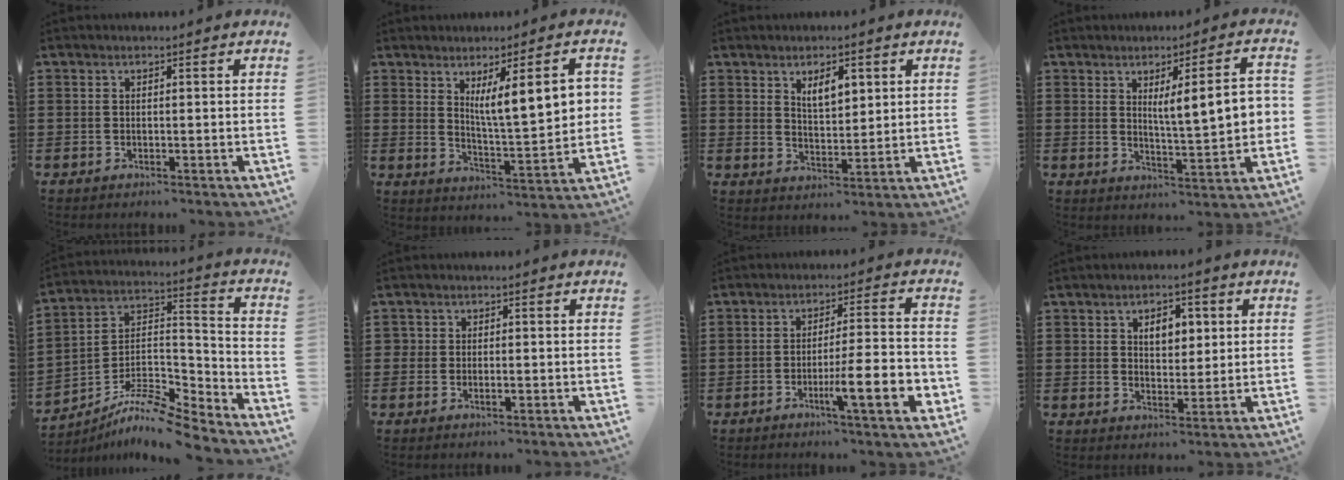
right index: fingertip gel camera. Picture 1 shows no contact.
{"total": 9.3, "force": [3.3, 2.1, 8.4], "torque": [-0.146, -0.003, 0.053]}
{"total": 4.4, "force": [2.2, 2.0, 3.2], "torque": [-0.054, 0.002, 0.035]}
{"total": 8.0, "force": [1.6, 1.5, 7.7], "torque": [-0.119, -0.006, 0.018]}
{"total": 9.6, "force": [-8.3, 2.0, 4.3], "torque": [-0.083, 0.016, -0.167]}
{"total": 1.2, "force": [-0.3, 0.8, 0.8], "torque": [-0.018, 0.001, -0.007]}
{"total": 10.1, "force": [-3.5, 1.2, 9.3], "torque": [-0.155, -0.005, -0.059]}
{"total": 4.5, "force": [1.4, 2.9, 3.2], "torque": [-0.048, 0.004, 0.016]}